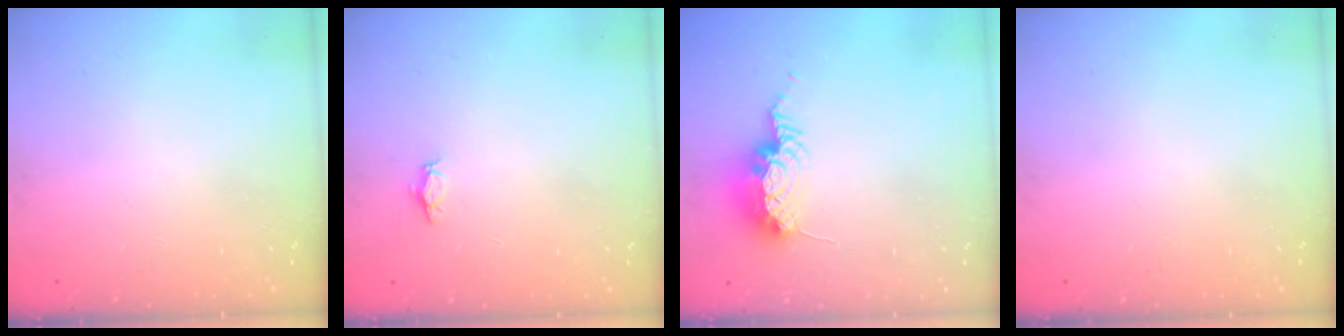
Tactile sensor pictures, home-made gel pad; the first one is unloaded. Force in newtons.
{"total": 2.8, "press": 2.8, "slide": 0.4}
{"total": 14.5, "press": 10.5, "slide": 10.0}
{"total": 0.0}